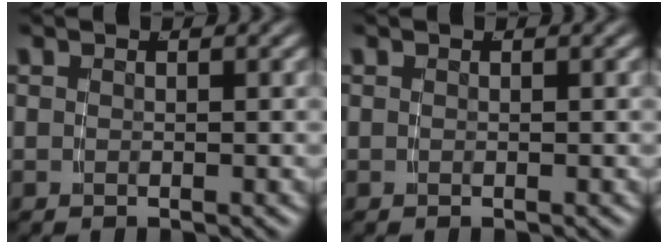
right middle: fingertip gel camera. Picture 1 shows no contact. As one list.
[{"total": 0.0}]